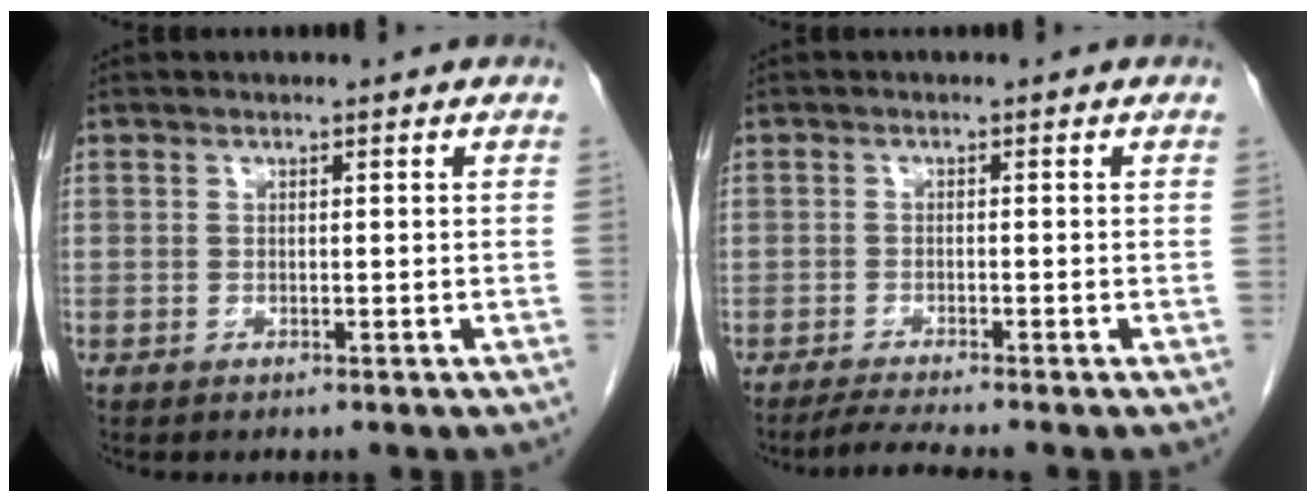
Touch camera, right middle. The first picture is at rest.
{"total": 3.2, "force": [-2.8, -0.9, 1.3], "torque": [-0.031, -0.014, -0.055]}